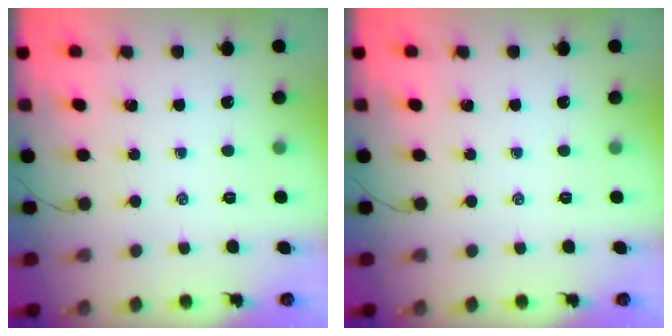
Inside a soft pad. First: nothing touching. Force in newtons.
{"total": 0.0}